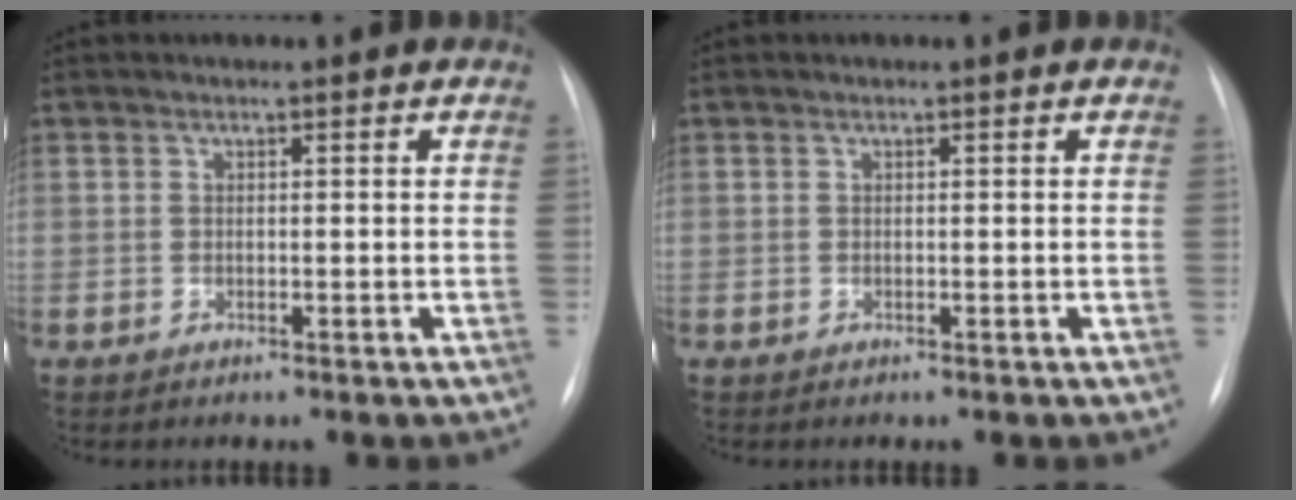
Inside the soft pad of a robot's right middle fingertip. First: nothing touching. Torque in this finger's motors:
{"motor_torque": [-0.24, 0.07, -0.01, 0.00]}